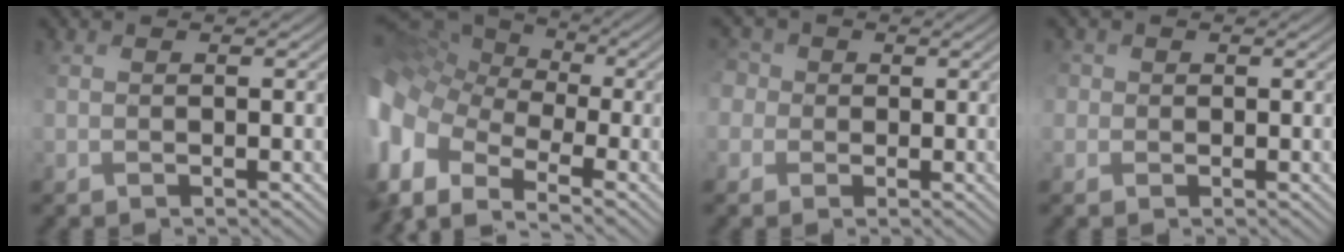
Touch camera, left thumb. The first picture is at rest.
{"total": 15.5, "force": [-4.2, 10.4, 10.7], "torque": [-0.282, -0.002, -0.040]}
{"total": 4.8, "force": [0.6, 4.4, 1.6], "torque": [-0.071, 0.014, -0.018]}
{"total": 2.2, "force": [0.6, 2.1, 0.3], "torque": [-0.016, 0.009, -0.002]}